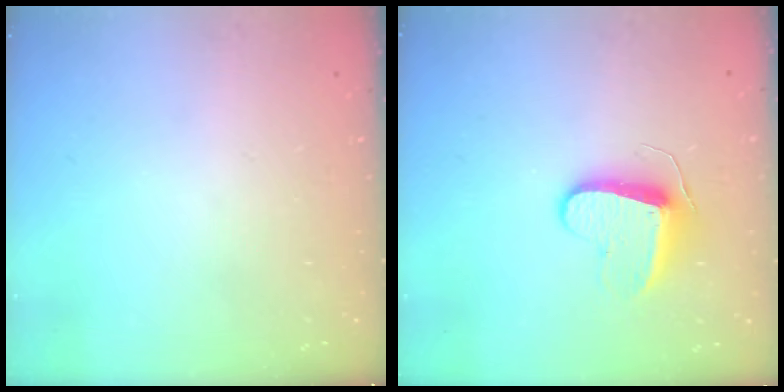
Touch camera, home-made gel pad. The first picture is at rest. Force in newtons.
{"total": 9.0, "press": 9.0, "slide": 0.3}